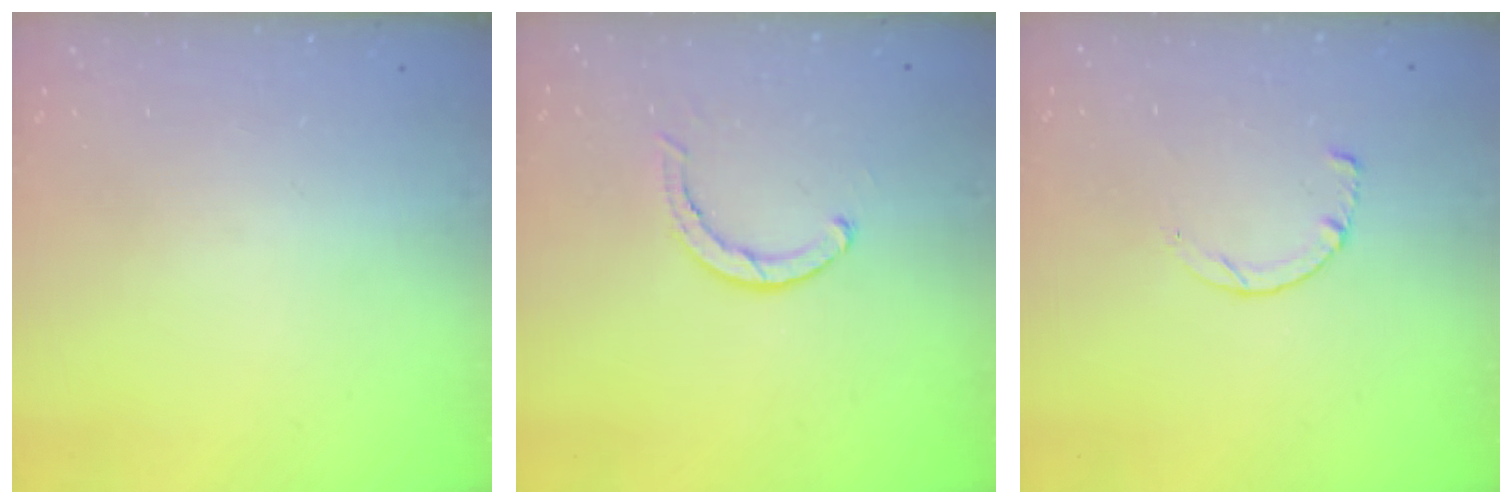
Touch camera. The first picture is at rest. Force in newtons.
{"total": 2.8, "press": 2.8, "slide": 0.2}
{"total": 2.5, "press": 2.5, "slide": 0.3}